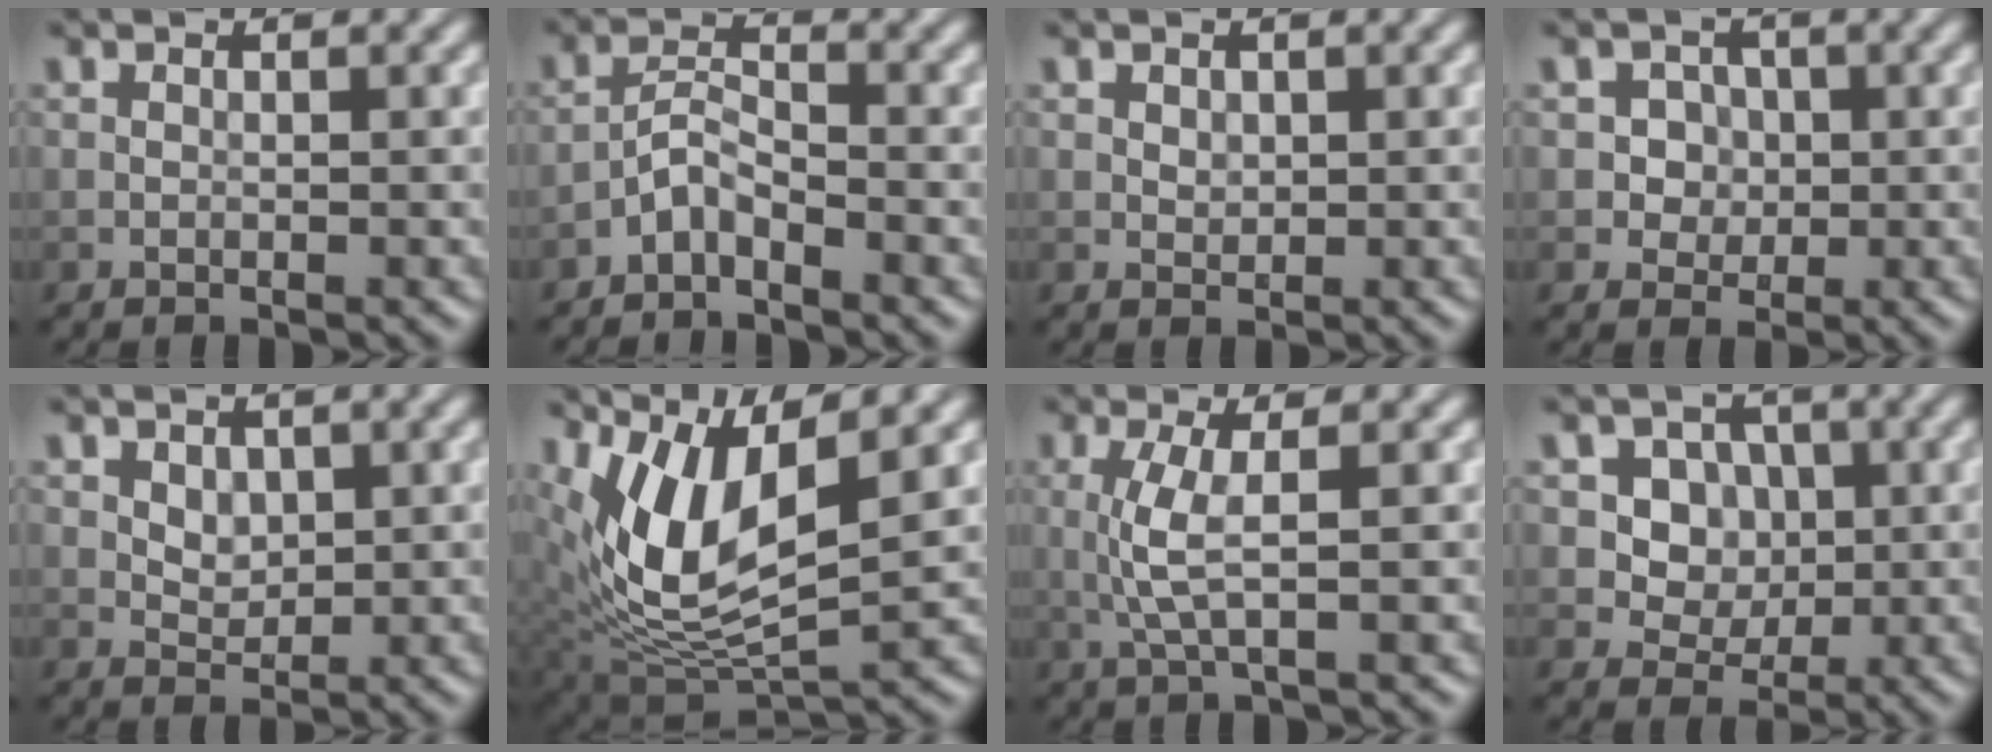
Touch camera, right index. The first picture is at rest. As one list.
[{"total": 2.3, "force": [-1.8, 0.7, 1.3], "torque": [-0.024, 0.011, -0.040]}, {"total": 0.8, "force": [0.3, 0.6, 0.4], "torque": [-0.007, -0.003, 0.008]}, {"total": 2.6, "force": [0.3, 2.4, 0.9], "torque": [0.001, 0.001, 0.004]}, {"total": 1.7, "force": [0.6, 1.3, 0.9], "torque": [-0.014, -0.005, 0.012]}, {"total": 9.2, "force": [3.2, 3.9, 7.8], "torque": [-0.161, -0.011, 0.062]}, {"total": 3.0, "force": [0.2, 0.6, 3.0], "torque": [-0.070, 0.000, 0.005]}, {"total": 5.3, "force": [1.3, 4.6, 2.3], "torque": [-0.038, -0.003, 0.022]}]